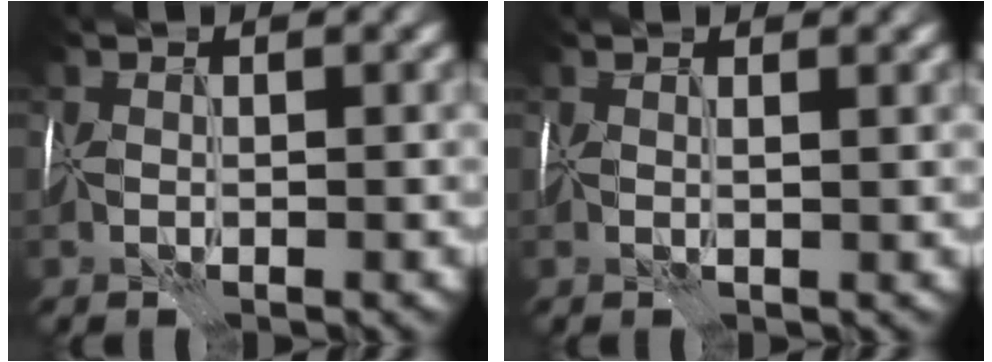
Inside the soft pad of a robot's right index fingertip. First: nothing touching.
{"total": 1.1, "force": [0.8, -0.3, 0.7], "torque": [-0.010, 0.000, 0.009]}